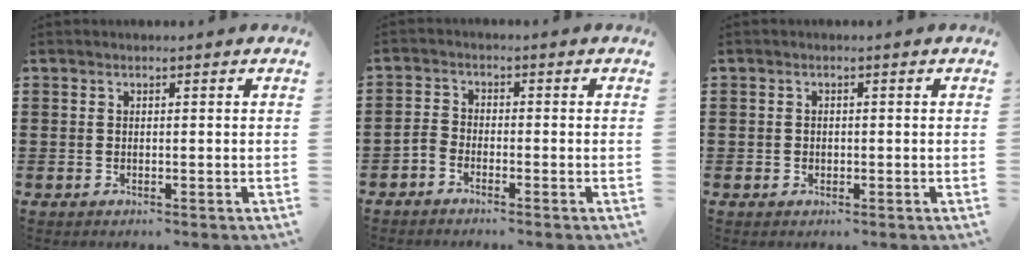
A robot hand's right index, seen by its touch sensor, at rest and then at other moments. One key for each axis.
{"total": 2.0, "fx": -1.8, "fy": 0.5, "fz": 0.4, "tx": -0.020, "ty": 0.005, "tz": -0.040}
{"total": 0.7, "fx": -0.2, "fy": 0.7, "fz": 0.2, "tx": -0.005, "ty": 0.003, "tz": -0.005}